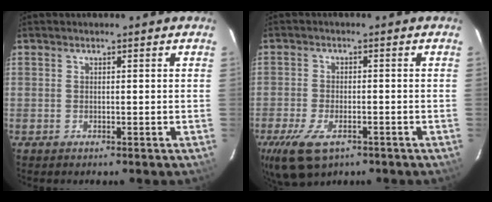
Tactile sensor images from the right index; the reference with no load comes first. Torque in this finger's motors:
{"motor_torque": [0.83, -0.75, 0.34, 0.09]}